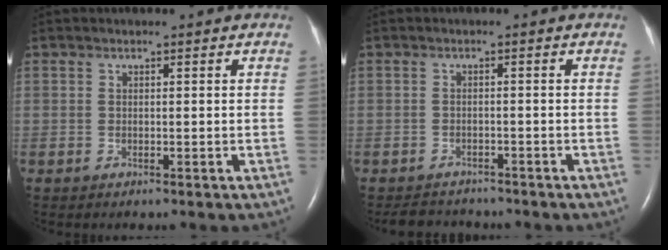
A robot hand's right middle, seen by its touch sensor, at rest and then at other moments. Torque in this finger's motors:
{"motor_torque": [0.00, 0.00, 0.00, 0.00]}